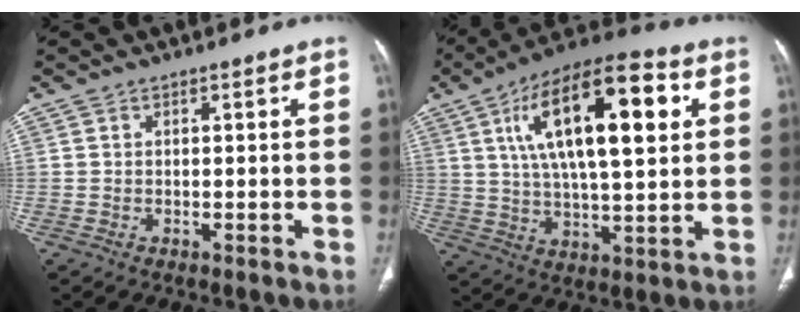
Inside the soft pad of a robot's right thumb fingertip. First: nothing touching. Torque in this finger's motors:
{"motor_torque": [-0.27, 4.29, 1.96, 0.42, 0.66]}